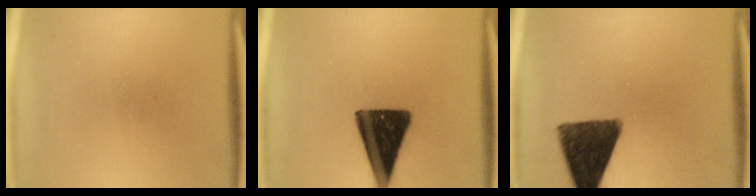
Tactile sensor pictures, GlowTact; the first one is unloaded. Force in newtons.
{"total": 15.2}
{"total": 13.5}